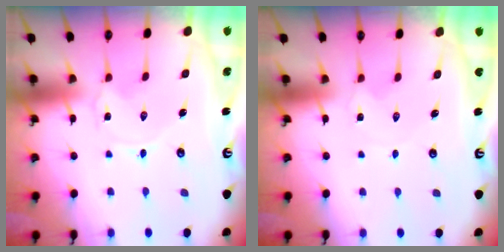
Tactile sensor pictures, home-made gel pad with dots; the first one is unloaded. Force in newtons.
{"total": 0.0}